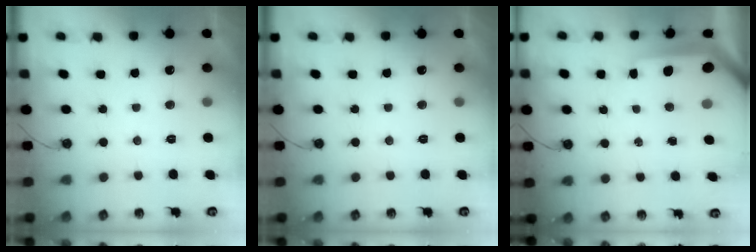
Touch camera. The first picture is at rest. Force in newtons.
{"total": 0.0}
{"total": 8.7, "press": 8.7, "slide": 0.8}